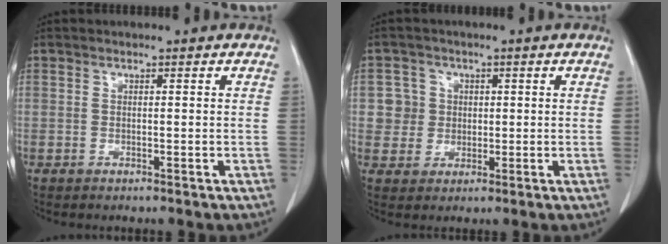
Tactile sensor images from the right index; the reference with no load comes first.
{"total": 4.4, "force": [0.7, 4.3, 0.1], "torque": [0.008, 0.012, 0.016]}